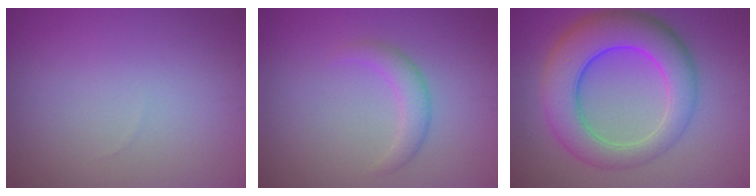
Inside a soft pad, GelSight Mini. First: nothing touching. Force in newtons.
{"total": 2.1, "press": 2.1, "slide": 0.1}
{"total": 9.0, "press": 9.0, "slide": 0.3}